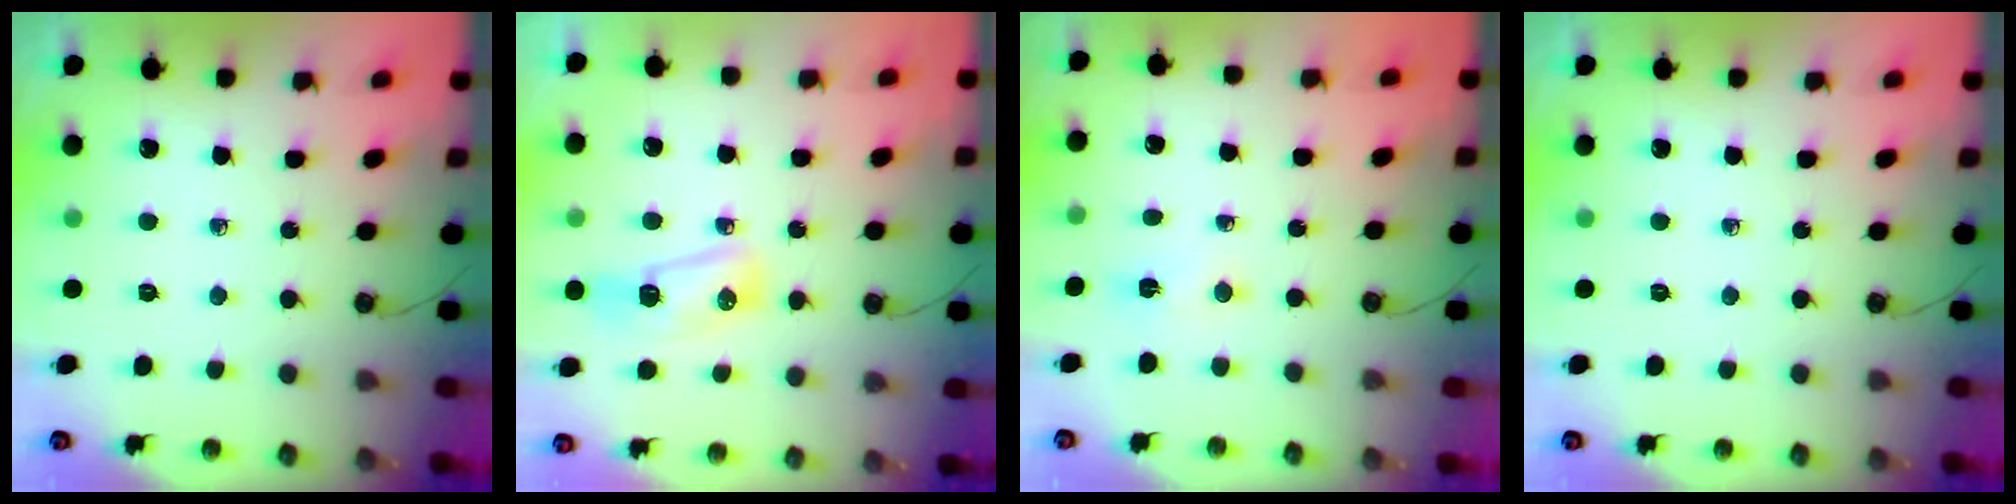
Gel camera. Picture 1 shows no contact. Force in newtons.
{"total": 9.1, "press": 9.0, "slide": 1.1}
{"total": 2.4, "press": 2.2, "slide": 1.0}
{"total": 0.0}